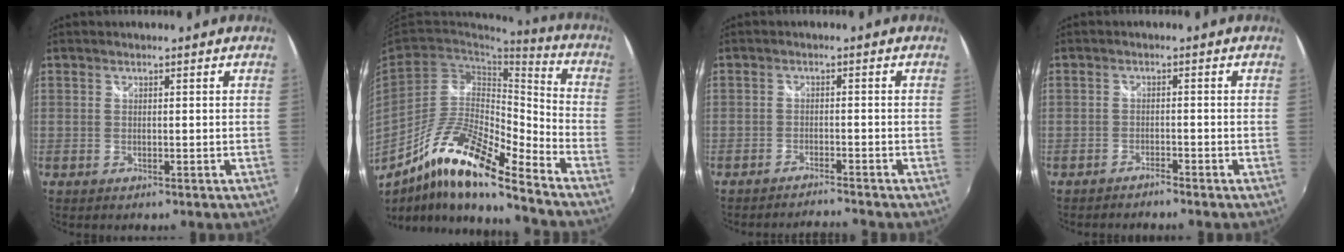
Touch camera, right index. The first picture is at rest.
{"total": 16.6, "force": [-11.8, 2.6, 11.4], "torque": [-0.213, -0.005, -0.231]}
{"total": 3.8, "force": [-3.7, -0.2, 0.7], "torque": [-0.029, -0.006, -0.065]}
{"total": 2.0, "force": [-2.0, 0.3, 0.5], "torque": [-0.023, -0.005, -0.036]}